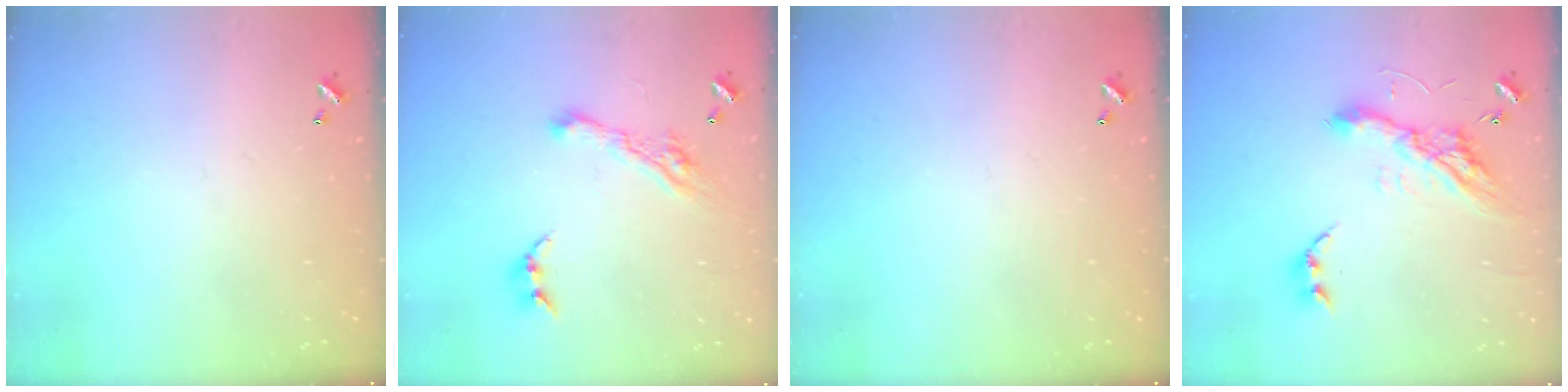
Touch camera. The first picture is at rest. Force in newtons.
{"total": 7.7, "press": 7.7, "slide": 1.0}
{"total": 0.0}
{"total": 13.4, "press": 13.3, "slide": 0.8}